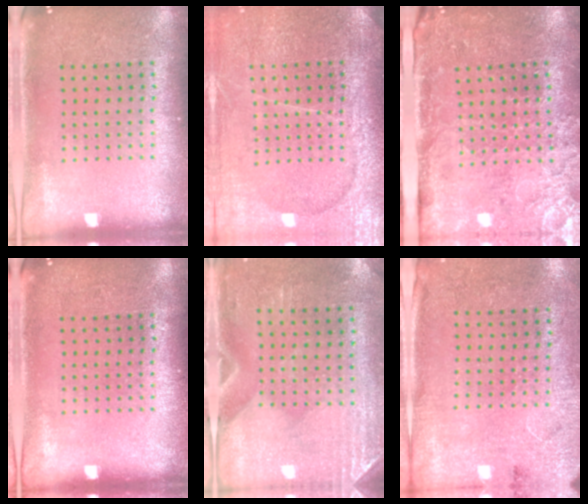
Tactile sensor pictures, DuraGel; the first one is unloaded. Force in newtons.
{"total": 3.8, "press": 3.4, "slide": 1.8}
{"total": 3.4, "press": 3.4, "slide": 0.4}
{"total": 0.0}
{"total": 2.9, "press": 2.5, "slide": 1.4}
{"total": 2.6, "press": 2.2, "slide": 1.5}